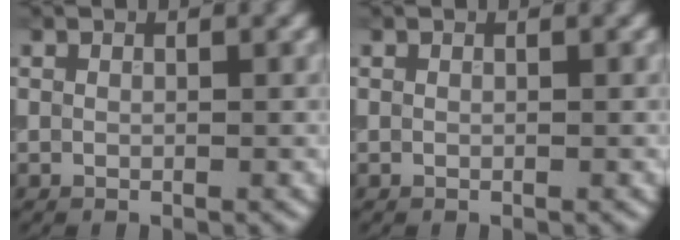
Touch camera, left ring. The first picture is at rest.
{"total": 0.0}